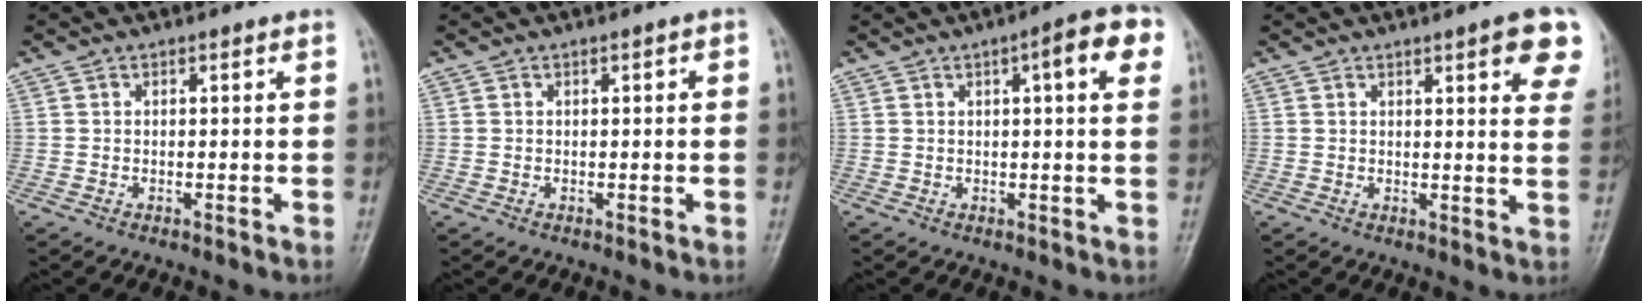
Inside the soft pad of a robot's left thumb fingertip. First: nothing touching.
{"total": 0.9, "force": [0.2, 0.3, 0.8], "torque": [-0.010, 0.002, 0.002]}
{"total": 7.5, "force": [2.7, 1.8, 6.8], "torque": [-0.080, 0.010, 0.028]}
{"total": 9.9, "force": [5.1, 2.2, 8.1], "torque": [-0.072, -0.017, 0.057]}